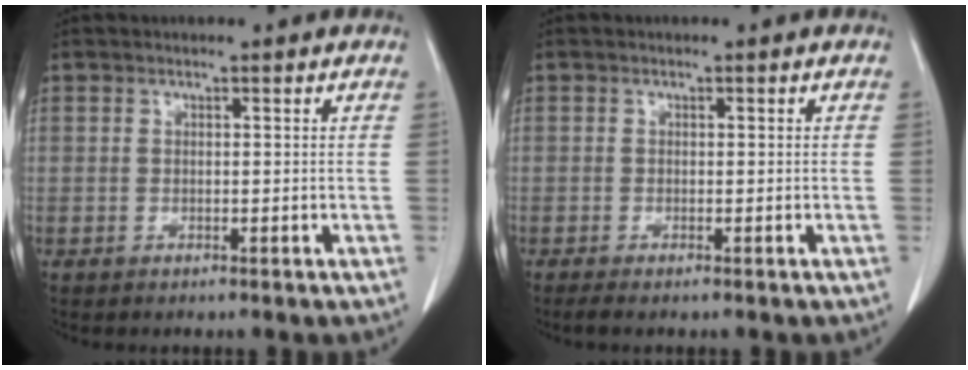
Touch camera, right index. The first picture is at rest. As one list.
[{"total": 1.2, "force": [-0.9, 0.0, 0.8], "torque": [-0.020, -0.005, -0.018]}]